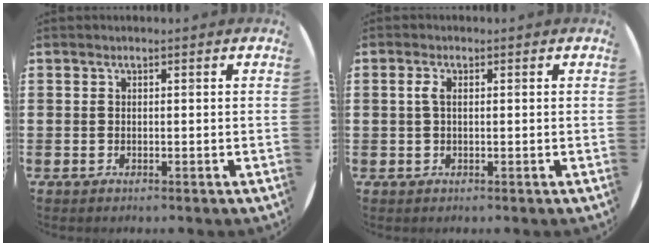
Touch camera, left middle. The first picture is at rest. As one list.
[{"total": 1.6, "force": [0.4, 0.6, 1.4], "torque": [-0.030, 0.006, 0.005]}]